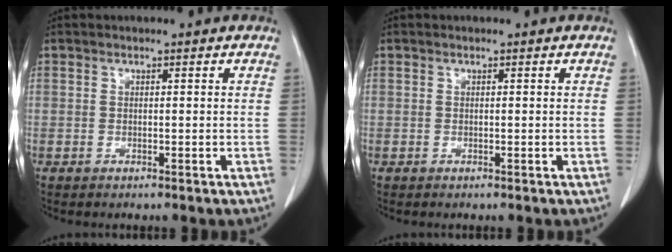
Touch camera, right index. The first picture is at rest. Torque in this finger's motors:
{"motor_torque": [-0.02, 0.02, -0.01, 0.00]}